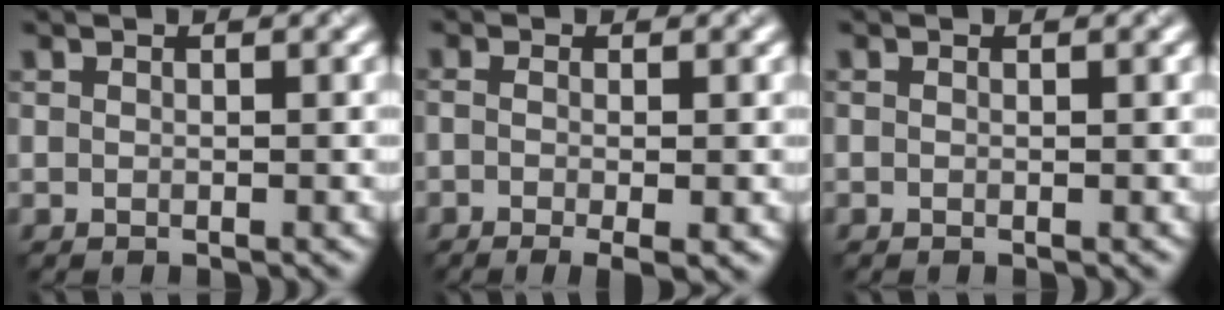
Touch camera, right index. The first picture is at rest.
{"total": 4.1, "force": [-1.3, 1.3, 3.7], "torque": [-0.049, 0.000, -0.008]}
{"total": 0.0}